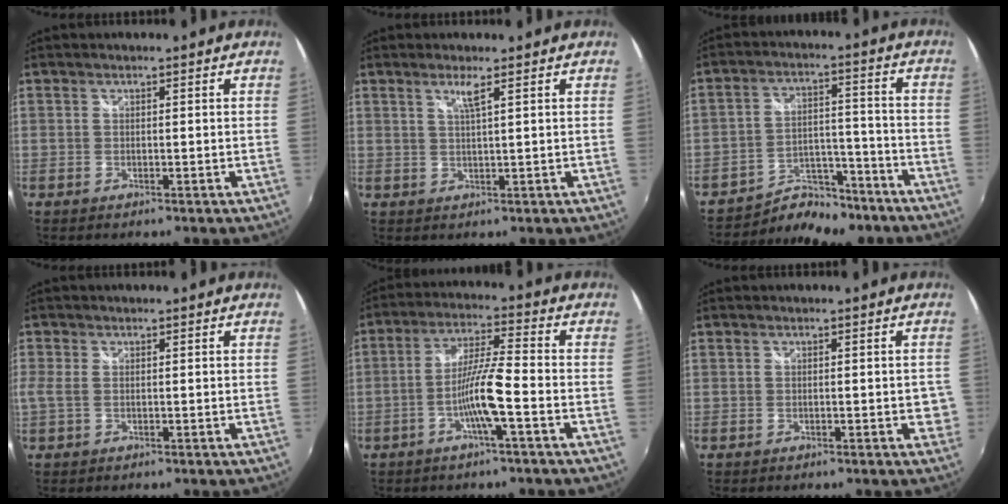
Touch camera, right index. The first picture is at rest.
{"total": 2.4, "force": [1.4, -0.4, 2.0], "torque": [-0.038, -0.004, 0.025]}
{"total": 9.6, "force": [-8.9, 3.2, 1.3], "torque": [-0.025, 0.020, -0.127]}
{"total": 2.0, "force": [-0.1, 1.0, 1.8], "torque": [-0.045, -0.001, -0.003]}
{"total": 8.4, "force": [-3.5, -0.2, 7.6], "torque": [-0.152, 0.001, -0.066]}
{"total": 2.8, "force": [-0.8, 1.6, 2.2], "torque": [-0.023, 0.000, -0.007]}